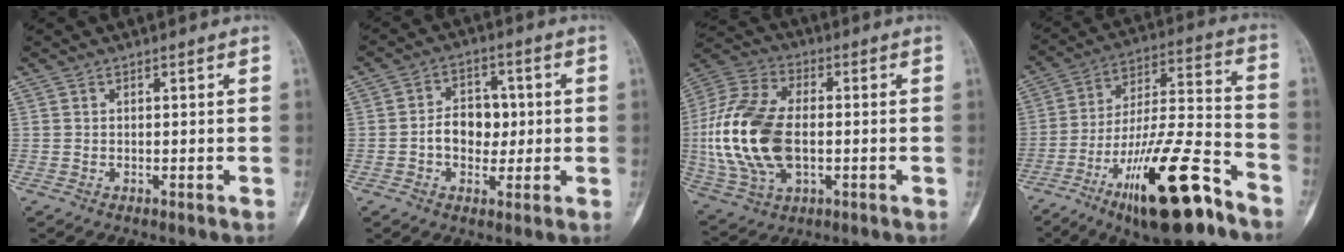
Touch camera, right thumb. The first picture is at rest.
{"total": 7.7, "force": [-0.3, 5.7, 5.2], "torque": [-0.049, 0.016, -0.011]}
{"total": 20.8, "force": [-1.1, 12.2, 16.8], "torque": [-0.361, 0.006, -0.014]}
{"total": 22.6, "force": [-13.0, 6.2, 17.4], "torque": [-0.302, 0.074, -0.218]}